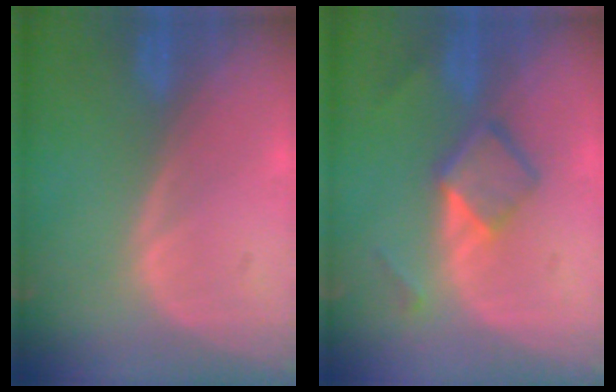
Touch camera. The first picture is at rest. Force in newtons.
{"total": 5.1, "press": 4.8, "slide": 1.9}